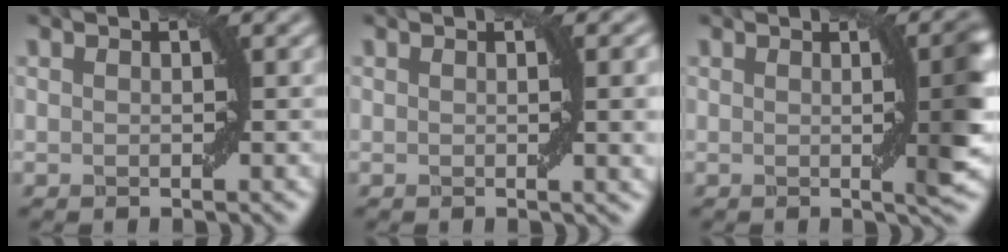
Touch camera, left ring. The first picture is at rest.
{"total": 3.1, "force": [0.4, 0.6, 3.0], "torque": [-0.032, 0.003, 0.007]}
{"total": 5.8, "force": [0.3, 1.3, 5.6], "torque": [-0.055, 0.006, 0.002]}